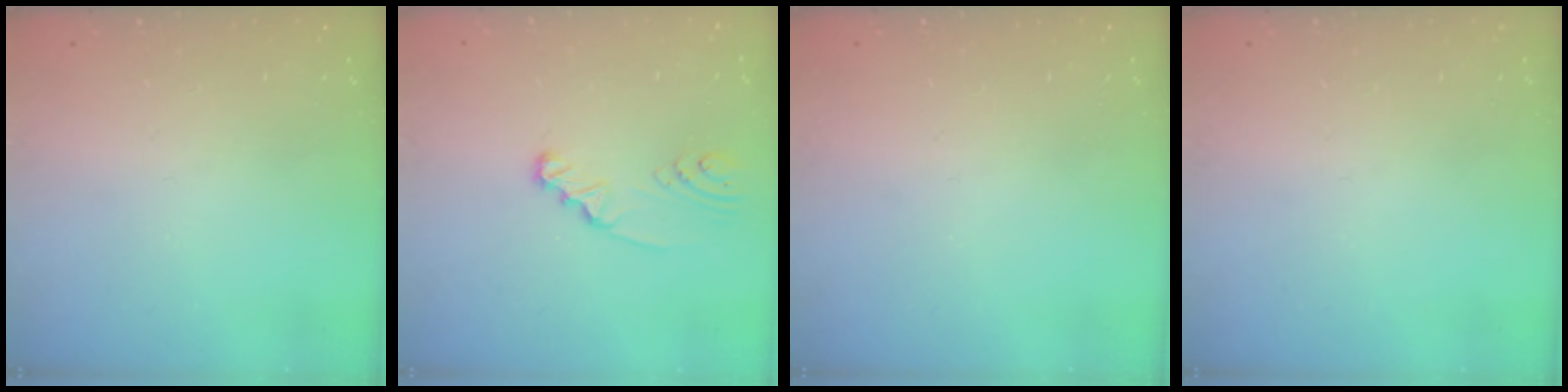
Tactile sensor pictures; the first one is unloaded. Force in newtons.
{"total": 2.4, "press": 2.4, "slide": 0.3}
{"total": 0.0}
{"total": 0.0}